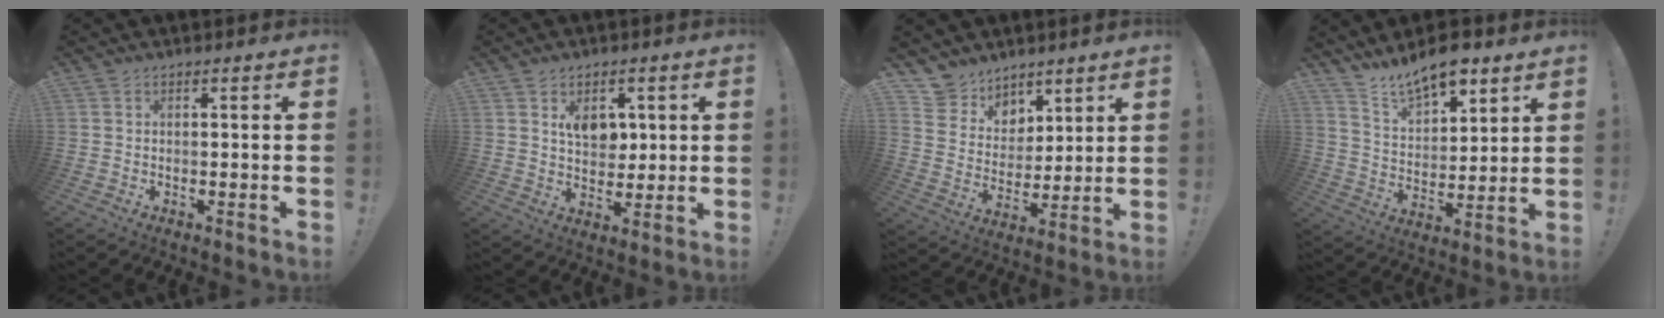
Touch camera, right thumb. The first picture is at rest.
{"total": 7.6, "force": [3.0, 5.8, 4.0], "torque": [-0.043, -0.015, 0.053]}
{"total": 9.9, "force": [7.5, 6.5, 0.4], "torque": [-0.020, -0.067, 0.152]}
{"total": 11.5, "force": [9.6, 4.2, 4.7], "torque": [-0.084, -0.070, 0.176]}